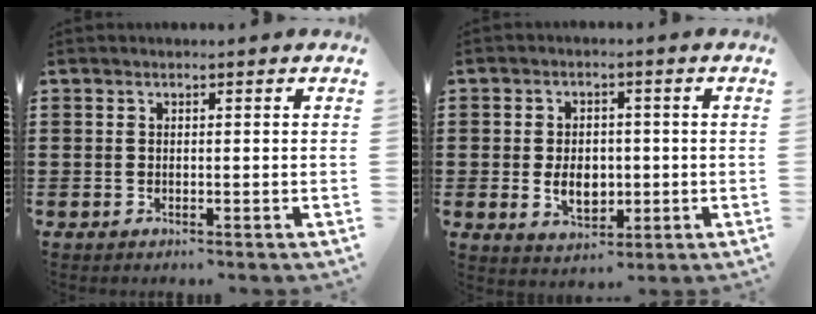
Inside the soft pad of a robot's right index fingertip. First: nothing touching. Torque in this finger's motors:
{"motor_torque": [2.14, 0.00, 0.49, 0.03]}